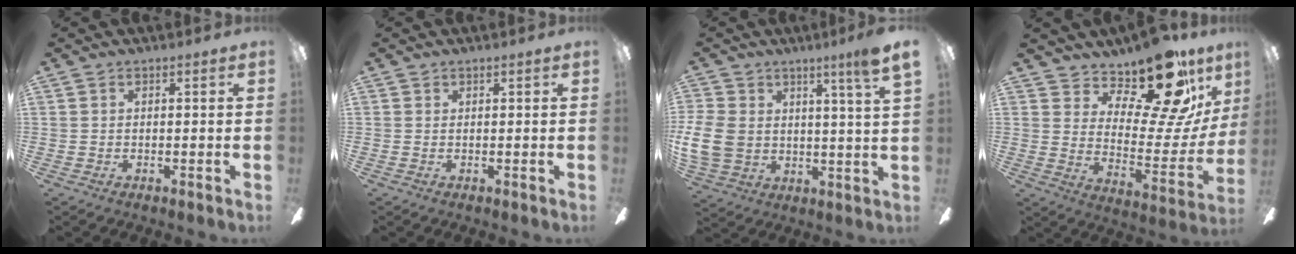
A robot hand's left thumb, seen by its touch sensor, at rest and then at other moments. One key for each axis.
{"total": 0.0}
{"total": 10.9, "fx": 4.5, "fy": 5.1, "fz": 8.5, "tx": -0.168, "ty": -0.019, "tz": 0.083}
{"total": 19.4, "fx": 14.6, "fy": 6.8, "fz": 10.8, "tx": -0.144, "ty": -0.124, "tz": 0.243}